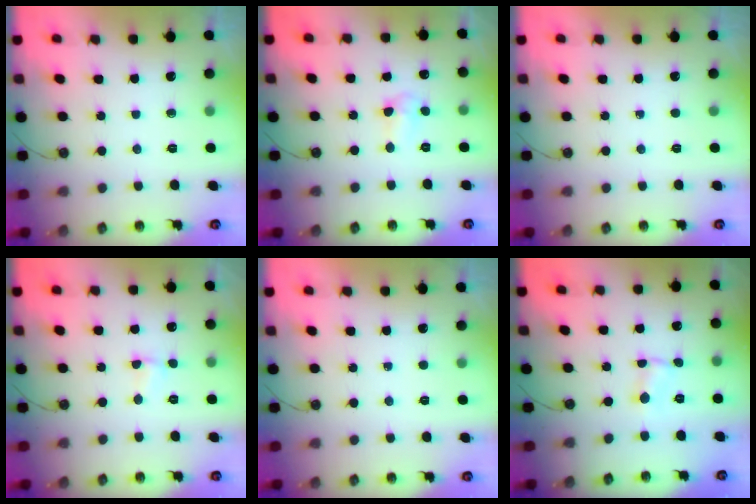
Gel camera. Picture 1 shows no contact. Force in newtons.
{"total": 3.4, "press": 3.4, "slide": 0.5}
{"total": 0.0}
{"total": 1.3, "press": 1.2, "slide": 0.4}
{"total": 0.0}
{"total": 0.8, "press": 0.8, "slide": 0.1}